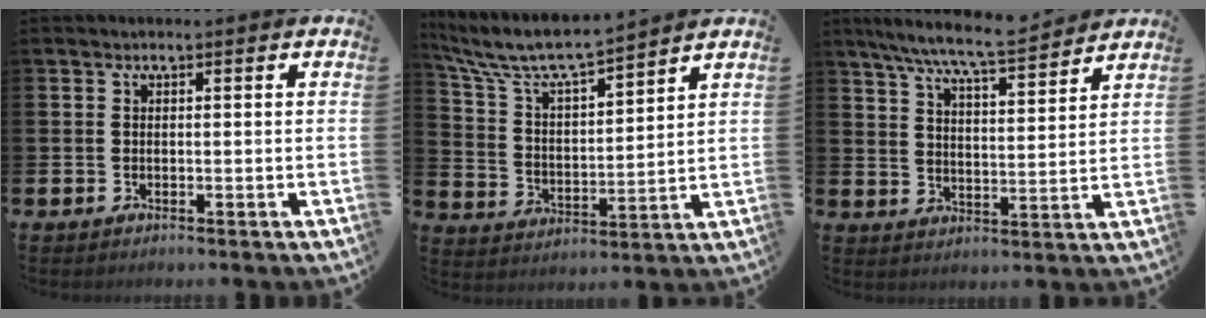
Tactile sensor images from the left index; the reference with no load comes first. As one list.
[{"total": 7.8, "force": [7.2, 1.2, 2.6], "torque": [-0.084, -0.051, 0.123]}, {"total": 8.3, "force": [7.7, 0.3, 3.1], "torque": [-0.082, -0.043, 0.137]}]